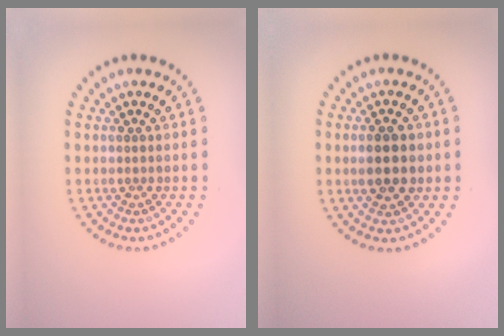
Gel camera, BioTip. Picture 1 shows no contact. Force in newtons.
{"total": 3.6, "press": 3.6, "slide": 0.1}